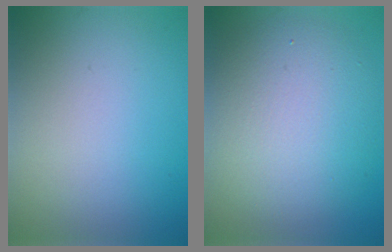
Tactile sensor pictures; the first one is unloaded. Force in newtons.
{"total": 8.0, "press": 8.0, "slide": 0.3}